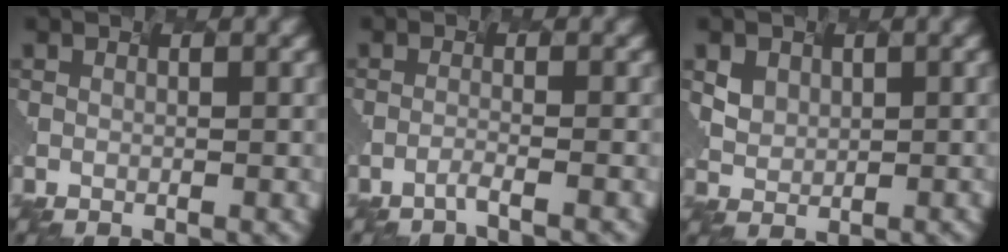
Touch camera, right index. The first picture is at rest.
{"total": 1.7, "force": [-1.6, -0.1, 0.5], "torque": [0.003, 0.009, -0.034]}
{"total": 2.5, "force": [0.8, 2.2, 0.9], "torque": [-0.017, -0.007, 0.025]}